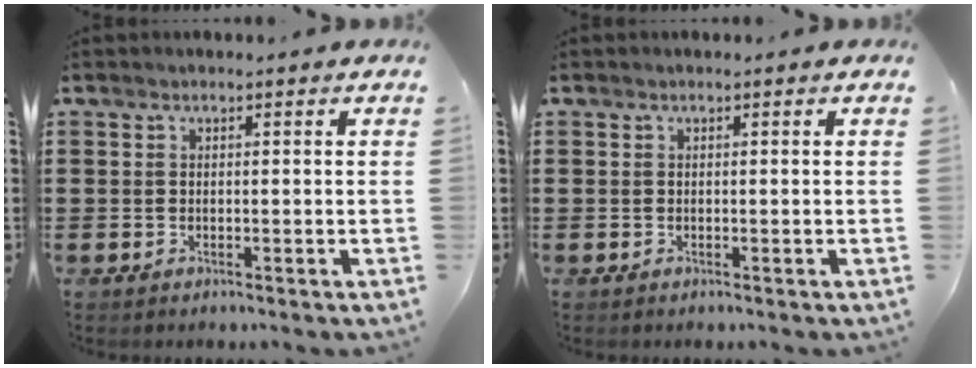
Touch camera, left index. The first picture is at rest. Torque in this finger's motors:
{"motor_torque": [0.00, 0.00, 0.00, 0.01]}